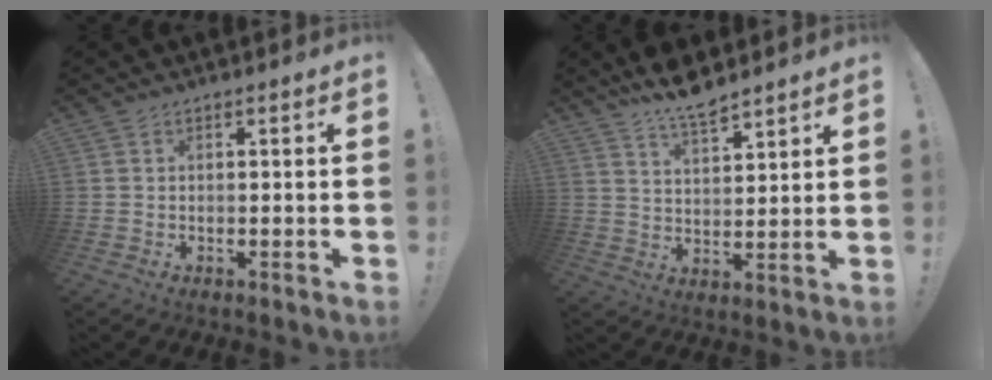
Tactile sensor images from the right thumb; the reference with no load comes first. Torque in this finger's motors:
{"motor_torque": [-0.40, 1.43, 0.86, 0.57, 0.01]}